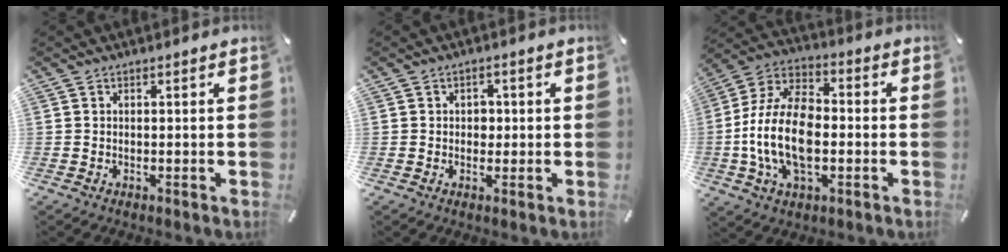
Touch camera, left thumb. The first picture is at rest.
{"total": 2.5, "force": [-0.1, 2.1, 1.4], "torque": [-0.004, -0.003, -0.011]}
{"total": 16.3, "force": [-3.4, 9.9, 12.4], "torque": [-0.273, 0.006, -0.065]}